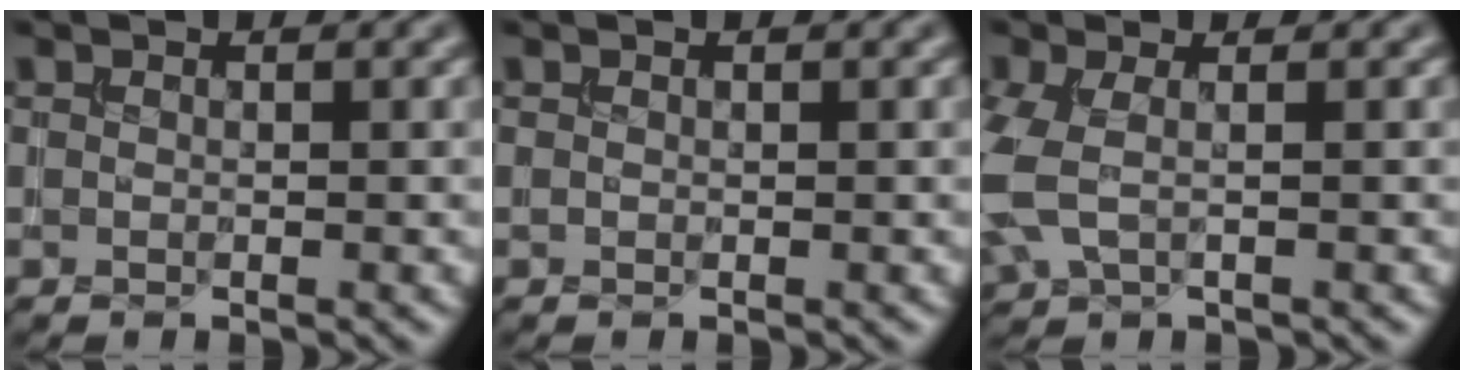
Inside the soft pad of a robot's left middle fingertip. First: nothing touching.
{"total": 0.0}
{"total": 3.8, "force": [-0.2, 2.2, 3.1], "torque": [-0.096, -0.003, -0.009]}